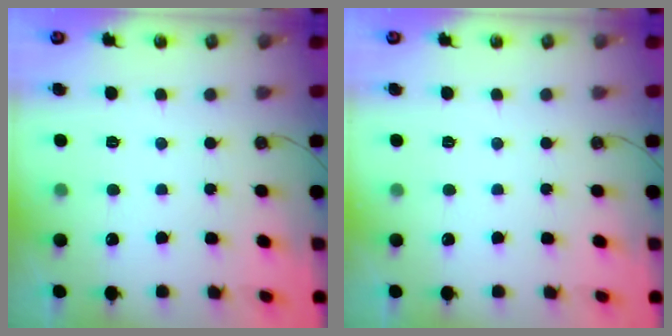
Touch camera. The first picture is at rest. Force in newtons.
{"total": 0.0}